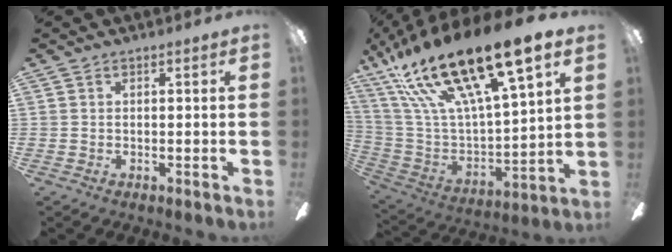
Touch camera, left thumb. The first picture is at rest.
{"total": 26.1, "force": [17.3, 6.8, 18.2], "torque": [-0.363, -0.107, 0.281]}